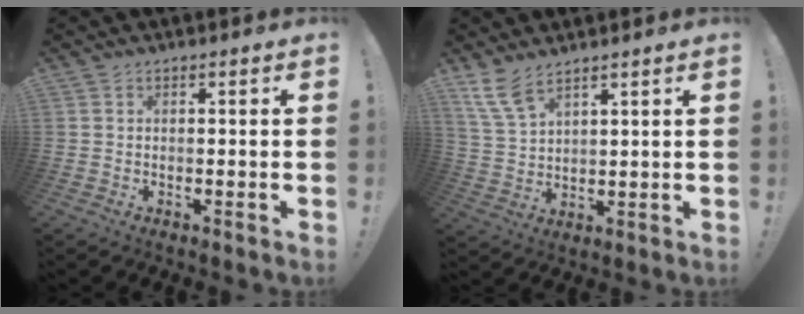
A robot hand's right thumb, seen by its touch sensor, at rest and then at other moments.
{"total": 8.6, "force": [6.6, 3.6, 4.0], "torque": [-0.079, -0.035, 0.130]}